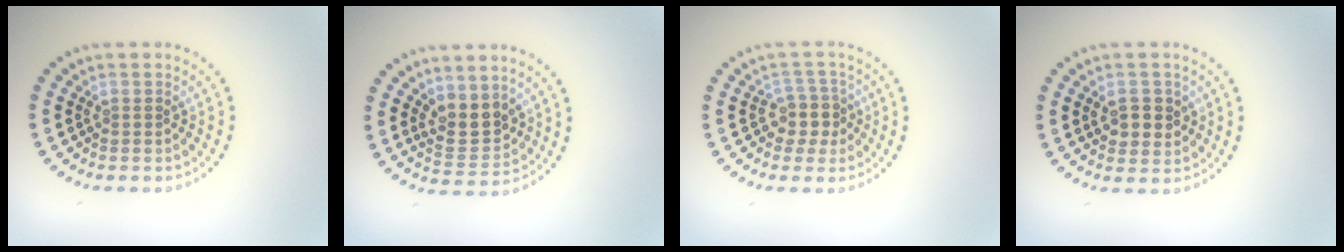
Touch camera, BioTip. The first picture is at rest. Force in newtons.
{"total": 3.0, "press": 2.7, "slide": 1.2}
{"total": 2.7, "press": 2.2, "slide": 1.5}
{"total": 2.7, "press": 2.6, "slide": 0.6}